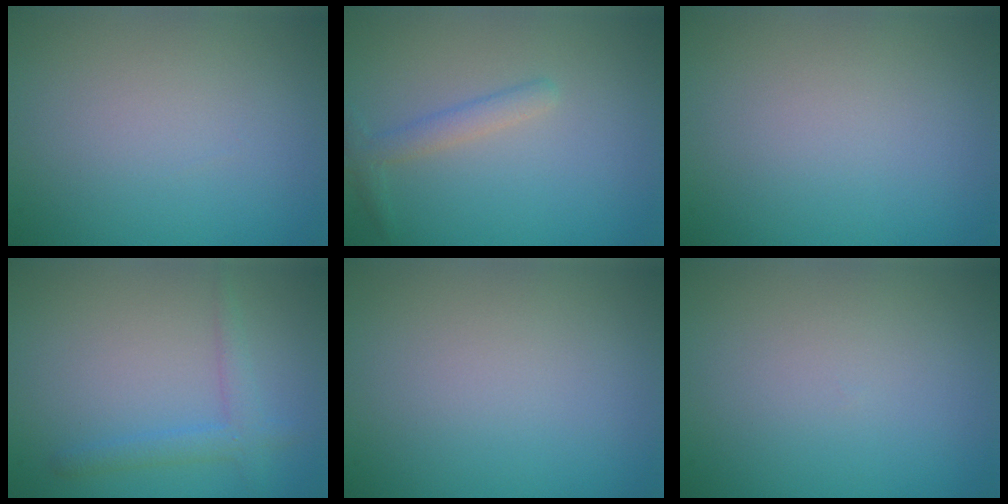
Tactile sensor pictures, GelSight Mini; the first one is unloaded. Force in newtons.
{"total": 1.8, "press": 1.8, "slide": 0.1}
{"total": 0.0}
{"total": 2.2, "press": 2.2, "slide": 0.0}
{"total": 0.0}
{"total": 0.0}